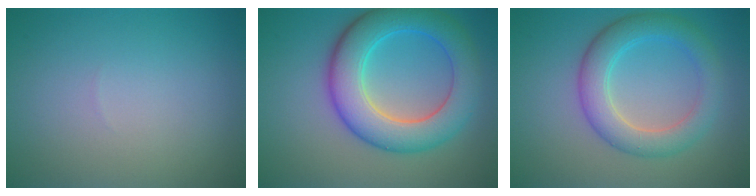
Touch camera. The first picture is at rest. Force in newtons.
{"total": 8.1, "press": 8.1, "slide": 0.2}
{"total": 4.9, "press": 4.9, "slide": 0.2}